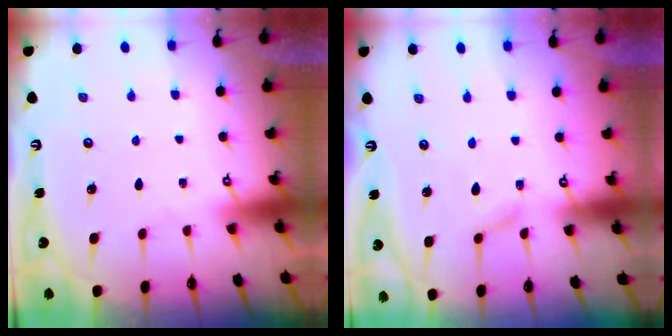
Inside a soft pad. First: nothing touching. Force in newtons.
{"total": 2.1, "press": 2.1, "slide": 0.2}